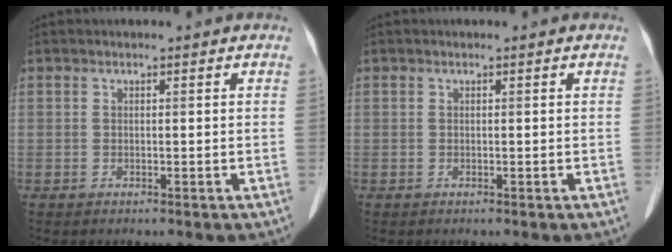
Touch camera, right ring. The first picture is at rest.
{"total": 0.0}